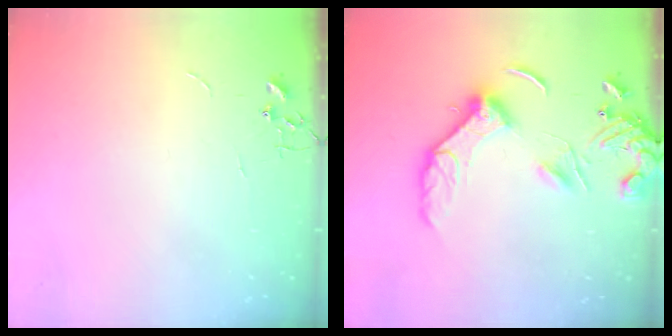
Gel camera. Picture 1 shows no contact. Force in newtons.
{"total": 13.5, "press": 13.4, "slide": 1.7}